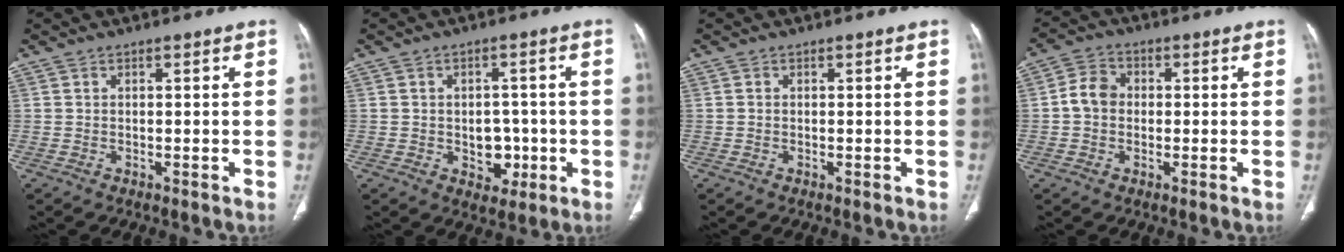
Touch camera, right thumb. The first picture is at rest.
{"total": 5.8, "force": [-1.1, 4.5, 3.5], "torque": [-0.012, 0.009, -0.008]}
{"total": 0.0}
{"total": 5.2, "force": [-0.2, 4.3, 2.9], "torque": [-0.044, 0.015, -0.012]}